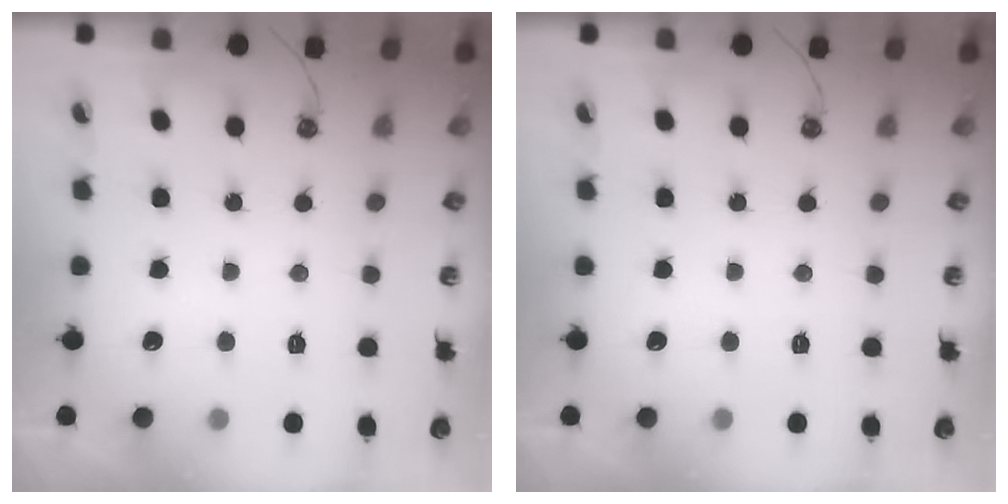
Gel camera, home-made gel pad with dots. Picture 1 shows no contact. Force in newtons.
{"total": 0.0}